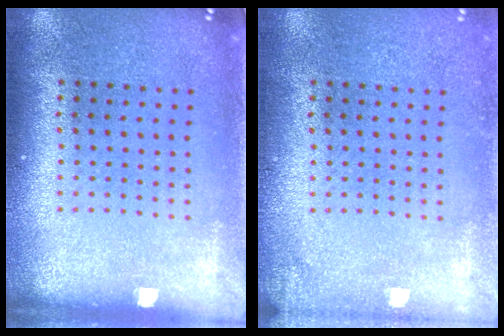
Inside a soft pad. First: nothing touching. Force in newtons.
{"total": 1.3, "press": 1.3, "slide": 0.1}